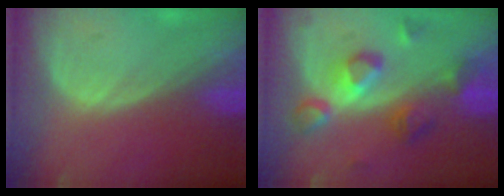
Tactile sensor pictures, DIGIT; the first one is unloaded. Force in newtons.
{"total": 7.5, "press": 7.4, "slide": 0.8}